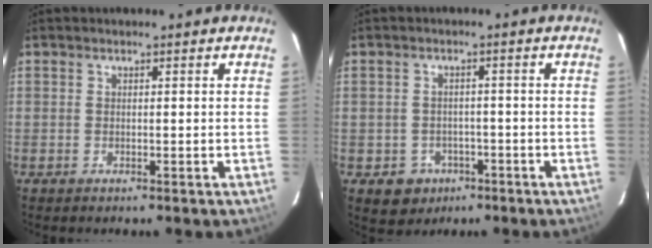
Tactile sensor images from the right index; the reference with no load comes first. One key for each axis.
{"total": 5.6, "fx": -2.5, "fy": 5.0, "fz": 1.0, "tx": -0.030, "ty": 0.017, "tz": -0.023}